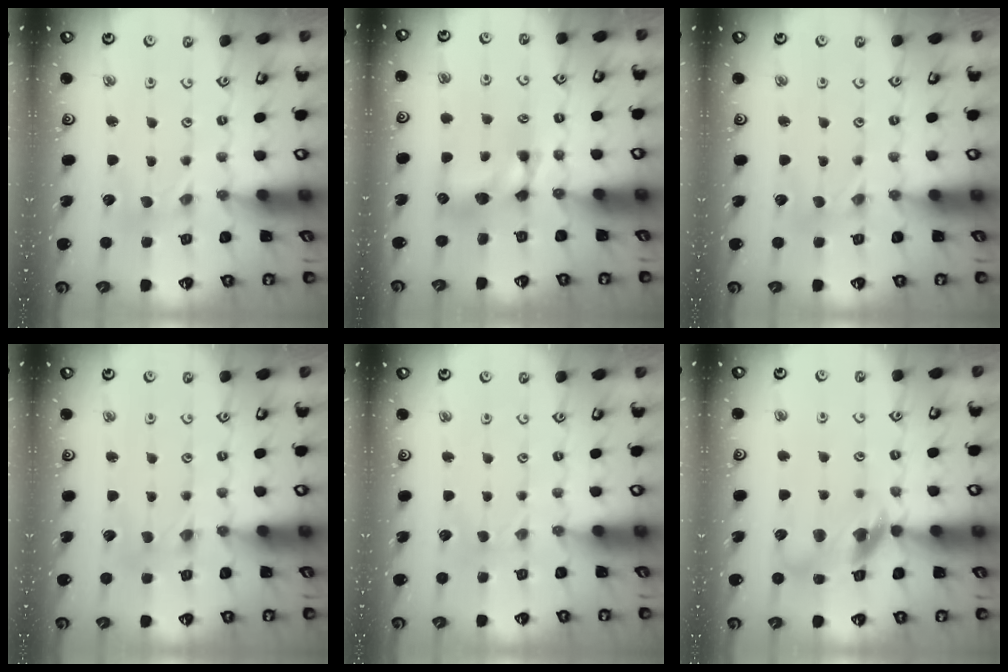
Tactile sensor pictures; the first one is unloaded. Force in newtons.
{"total": 11.3, "press": 11.2, "slide": 0.4}
{"total": 0.0}
{"total": 0.0}
{"total": 0.0}
{"total": 13.0, "press": 12.9, "slide": 1.8}